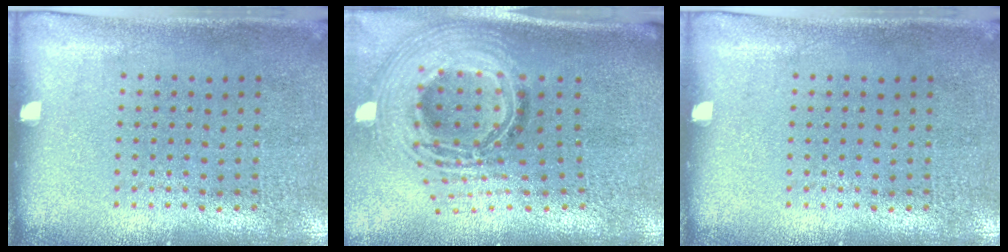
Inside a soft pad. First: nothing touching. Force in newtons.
{"total": 2.5, "press": 1.8, "slide": 1.8}
{"total": 0.0}